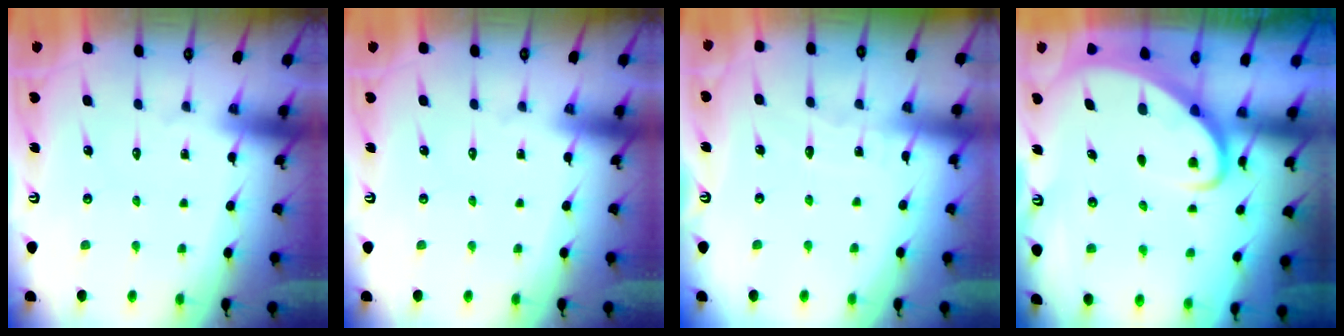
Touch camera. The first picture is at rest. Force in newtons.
{"total": 0.0}
{"total": 4.4, "press": 4.3, "slide": 0.5}
{"total": 2.8, "press": 2.8, "slide": 0.3}